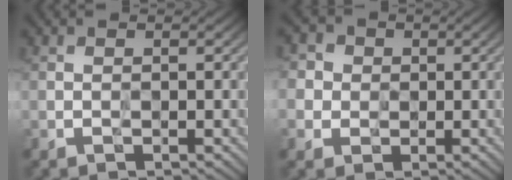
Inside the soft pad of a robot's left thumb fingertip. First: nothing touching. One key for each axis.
{"total": 4.5, "fx": 0.7, "fy": 4.3, "fz": 1.1, "tx": -0.045, "ty": 0.006, "tz": 0.003}